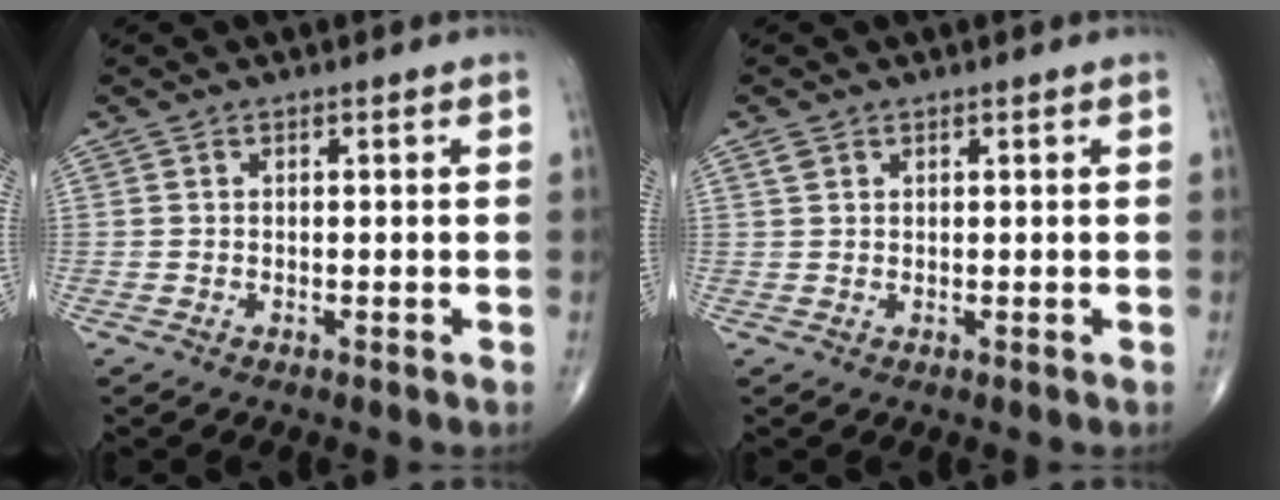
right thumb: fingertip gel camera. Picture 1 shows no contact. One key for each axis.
{"total": 1.2, "fx": 0.7, "fy": 0.8, "fz": 0.5, "tx": -0.007, "ty": 0.004, "tz": 0.015}